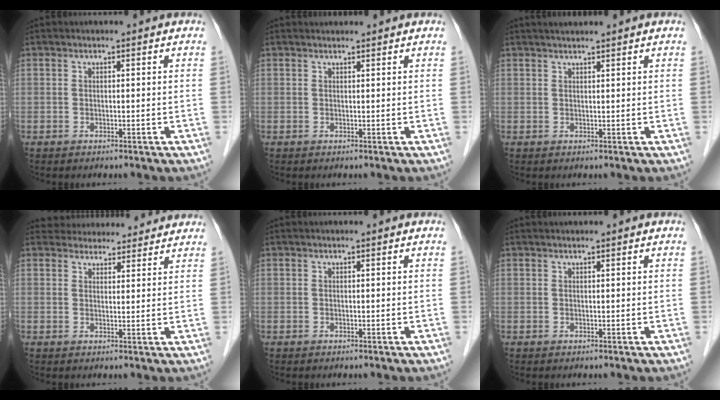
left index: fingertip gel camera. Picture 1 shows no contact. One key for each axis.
{"total": 1.2, "fx": 1.2, "fy": 0.1, "fz": 0.2, "tx": -0.008, "ty": 0.014, "tz": 0.024}
{"total": 2.7, "fx": 2.4, "fy": -0.1, "fz": 1.4, "tx": -0.017, "ty": 0.018, "tz": 0.040}
{"total": 9.9, "fx": 9.4, "fy": 2.8, "fz": 1.3, "tx": -0.001, "ty": 0.024, "tz": 0.112}
{"total": 0.0}
{"total": 1.0, "fx": 0.9, "fy": -0.1, "fz": 0.5, "tx": -0.007, "ty": 0.013, "tz": 0.019}